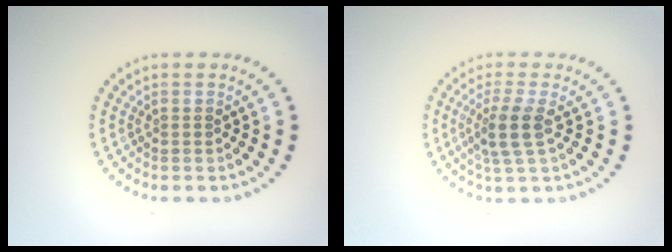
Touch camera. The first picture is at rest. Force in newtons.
{"total": 3.0, "press": 2.5, "slide": 1.6}